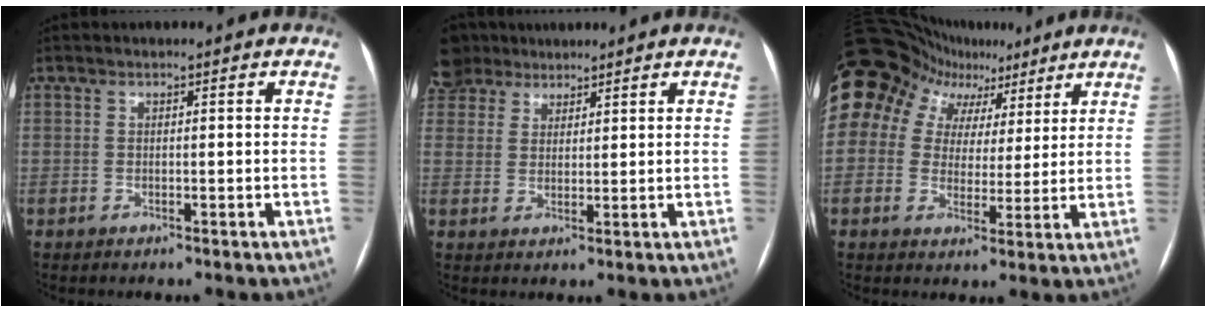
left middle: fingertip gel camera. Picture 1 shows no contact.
{"total": 6.2, "force": [5.3, 3.2, 0.5], "torque": [-0.020, 0.016, 0.109]}
{"total": 15.4, "force": [8.3, 11.8, 5.3], "torque": [-0.131, 0.070, 0.136]}